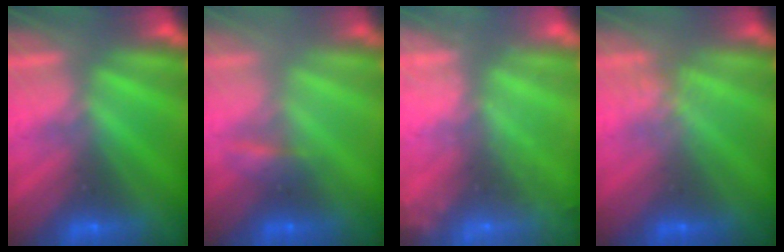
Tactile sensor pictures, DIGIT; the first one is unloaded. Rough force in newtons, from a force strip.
{"total": 2.2}
{"total": 9.1}
{"total": 1.0}